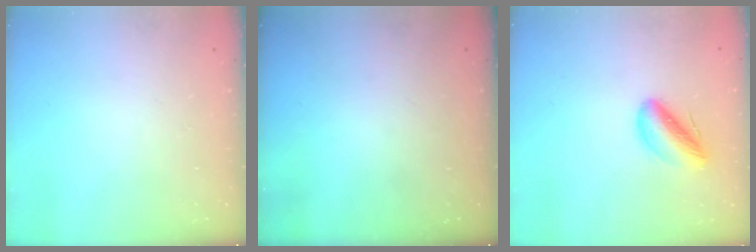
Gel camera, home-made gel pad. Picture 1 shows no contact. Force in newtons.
{"total": 0.0}
{"total": 8.8, "press": 8.6, "slide": 1.5}